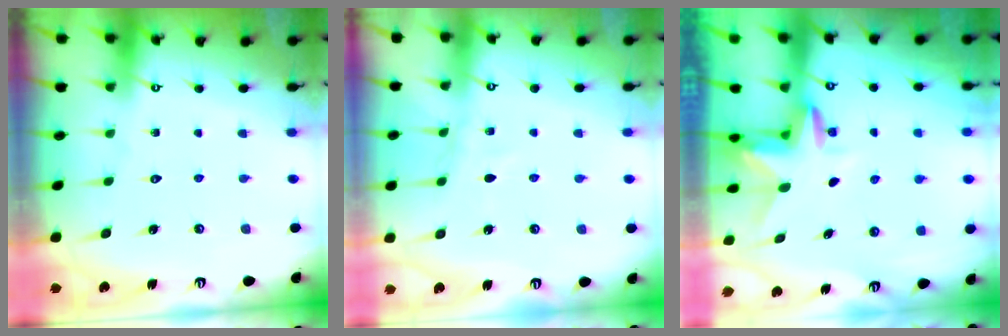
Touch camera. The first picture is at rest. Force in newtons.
{"total": 6.4, "press": 6.4, "slide": 0.6}
{"total": 3.1, "press": 3.1, "slide": 0.2}